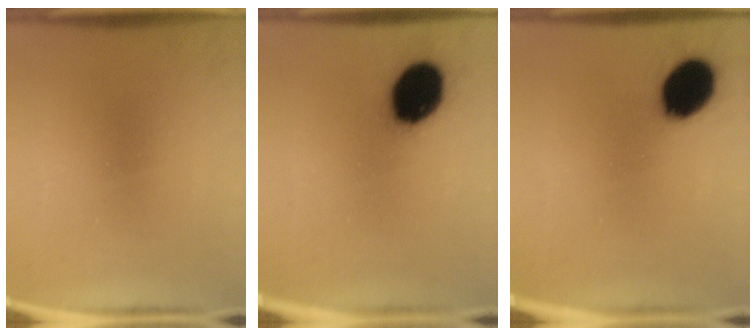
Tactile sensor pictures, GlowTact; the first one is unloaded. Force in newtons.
{"total": 15.7}
{"total": 13.0}